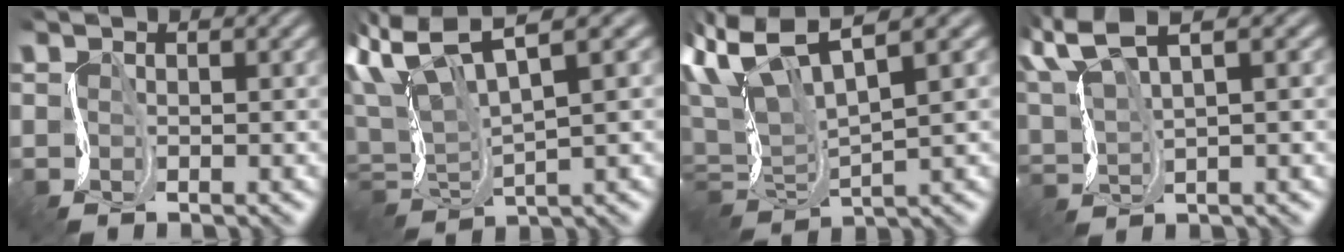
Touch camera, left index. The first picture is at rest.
{"total": 6.7, "force": [1.8, 1.8, 6.2], "torque": [-0.137, 0.010, 0.030]}
{"total": 7.5, "force": [2.6, 2.1, 6.7], "torque": [-0.149, 0.012, 0.044]}
{"total": 5.3, "force": [3.3, 1.1, 4.0], "torque": [-0.098, 0.021, 0.056]}